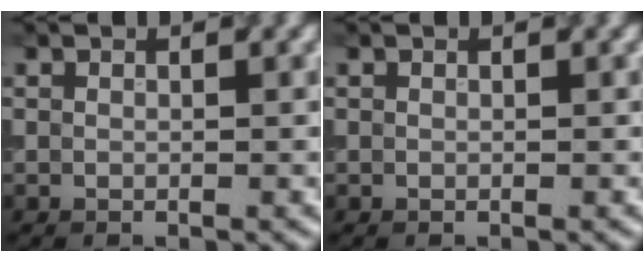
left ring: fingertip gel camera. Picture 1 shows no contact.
{"total": 0.0}